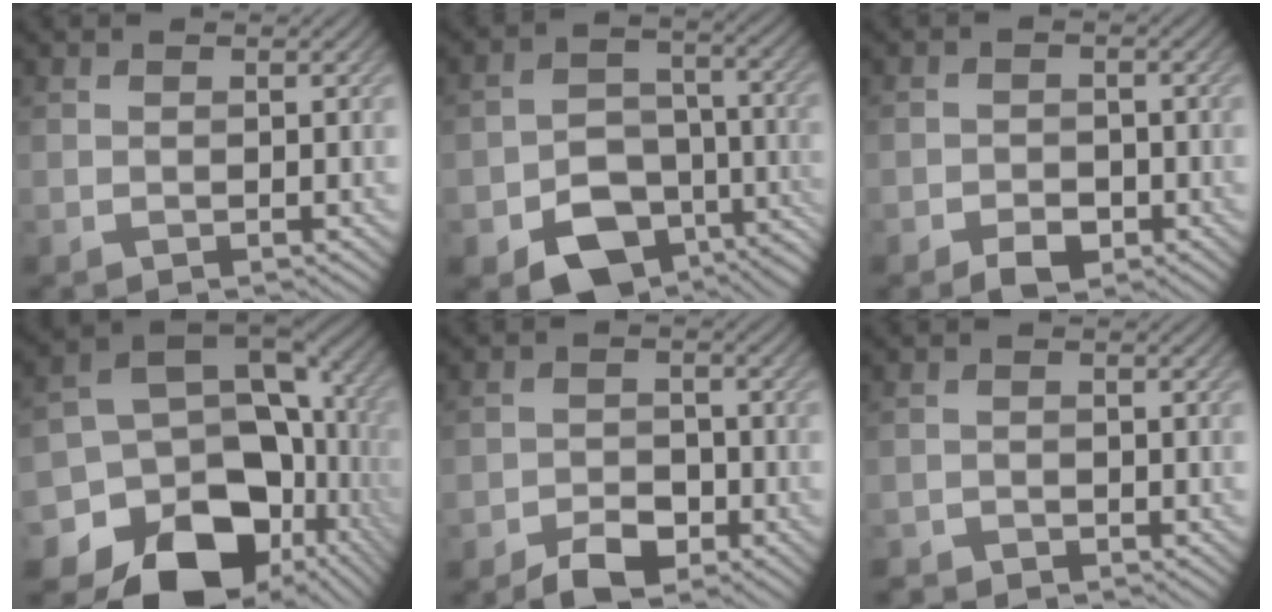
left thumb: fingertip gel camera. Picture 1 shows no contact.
{"total": 11.8, "force": [-6.5, 7.5, 6.4], "torque": [-0.113, -0.028, -0.109]}
{"total": 3.1, "force": [-1.9, 2.0, 1.5], "torque": [-0.021, -0.003, -0.037]}
{"total": 18.5, "force": [-7.4, 13.9, 9.7], "torque": [-0.182, -0.024, -0.086]}
{"total": 4.5, "force": [-3.1, 2.5, 2.2], "torque": [-0.034, 0.000, -0.060]}
{"total": 1.6, "force": [-1.5, 0.6, 0.0], "torque": [0.000, -0.001, -0.032]}